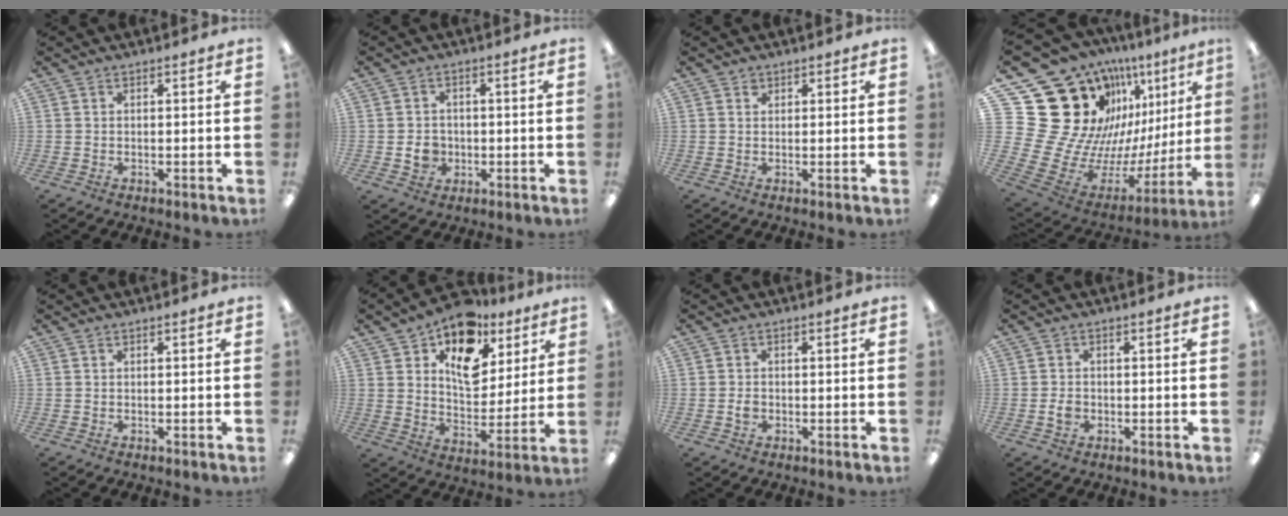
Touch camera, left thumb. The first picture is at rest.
{"total": 5.0, "force": [-0.8, 4.5, 1.9], "torque": [-0.019, 0.005, -0.013]}
{"total": 1.3, "force": [0.7, 1.1, 0.2], "torque": [0.003, 0.000, 0.010]}
{"total": 28.1, "force": [14.6, 19.2, 14.5], "torque": [-0.248, -0.176, 0.341]}
{"total": 0.0}
{"total": 15.4, "force": [9.0, 9.5, 8.0], "torque": [-0.116, -0.054, 0.161]}
{"total": 1.9, "force": [-0.5, 1.6, 0.9], "torque": [-0.016, 0.004, -0.010]}
{"total": 2.7, "force": [-0.7, 2.2, 1.4], "torque": [-0.023, 0.005, -0.013]}